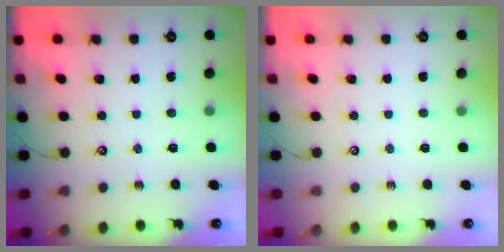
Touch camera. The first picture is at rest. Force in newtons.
{"total": 0.0}